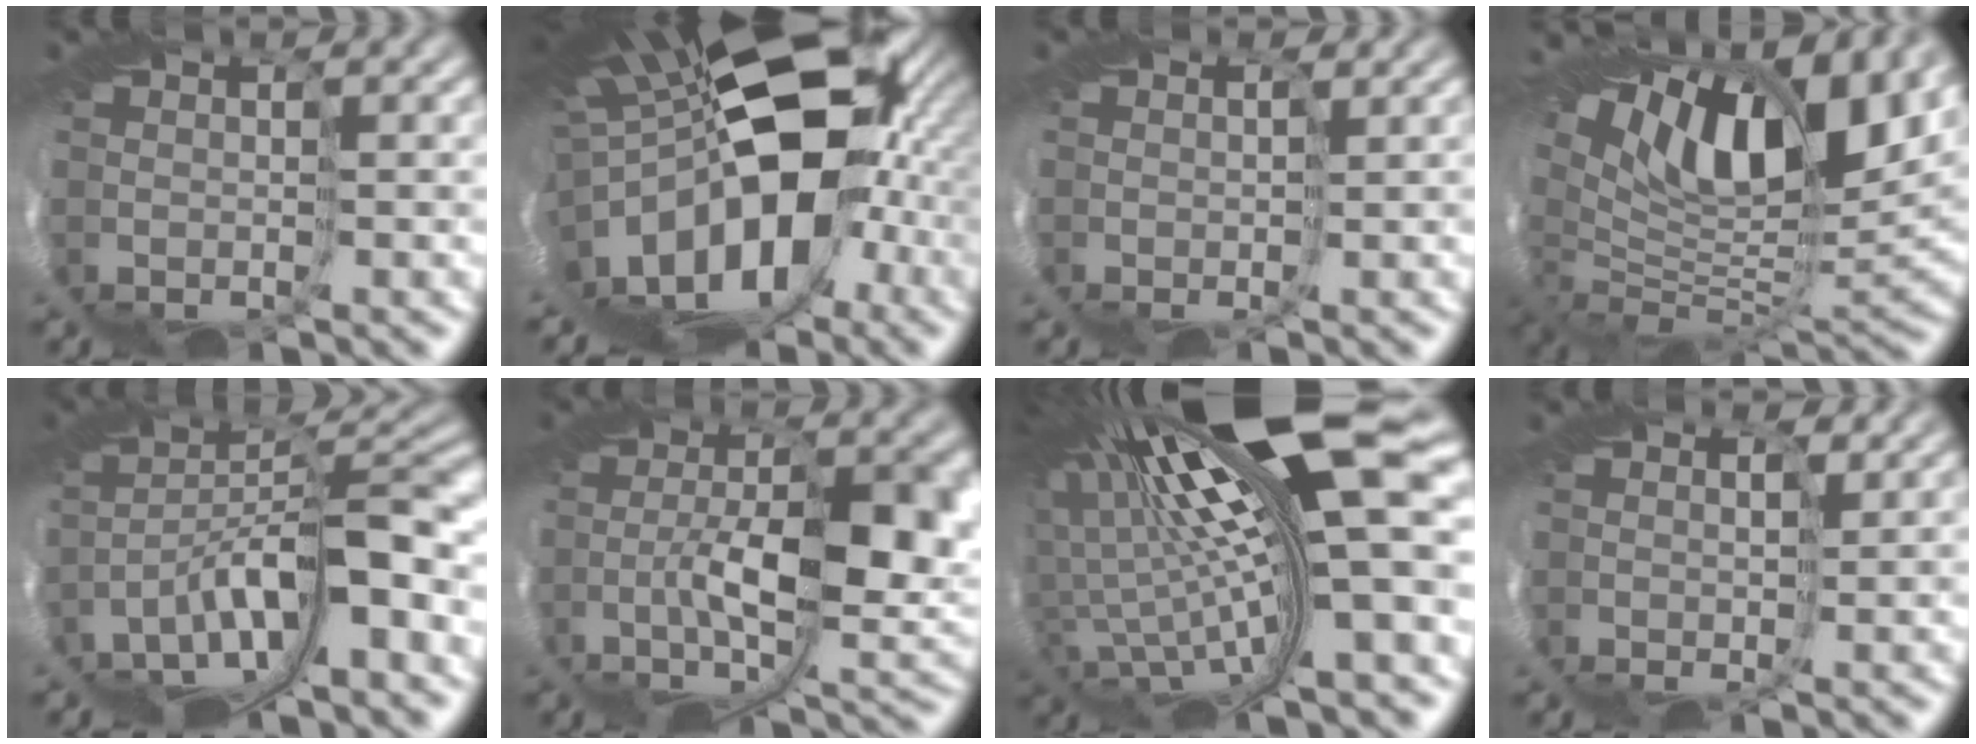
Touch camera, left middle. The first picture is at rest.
{"total": 14.9, "force": [-0.4, 8.1, 12.5], "torque": [-0.201, -0.027, -0.014]}
{"total": 0.0}
{"total": 10.5, "force": [8.2, 2.6, 5.9], "torque": [-0.114, 0.016, 0.146]}
{"total": 6.8, "force": [-4.3, 0.9, 5.2], "torque": [-0.096, 0.010, -0.079]}
{"total": 7.0, "force": [-0.3, 2.5, 6.5], "torque": [-0.144, -0.007, -0.008]}
{"total": 14.7, "force": [4.5, 2.1, 13.8], "torque": [-0.211, -0.017, 0.079]}
{"total": 2.3, "force": [1.6, 1.0, 1.3], "torque": [-0.035, 0.012, 0.014]}